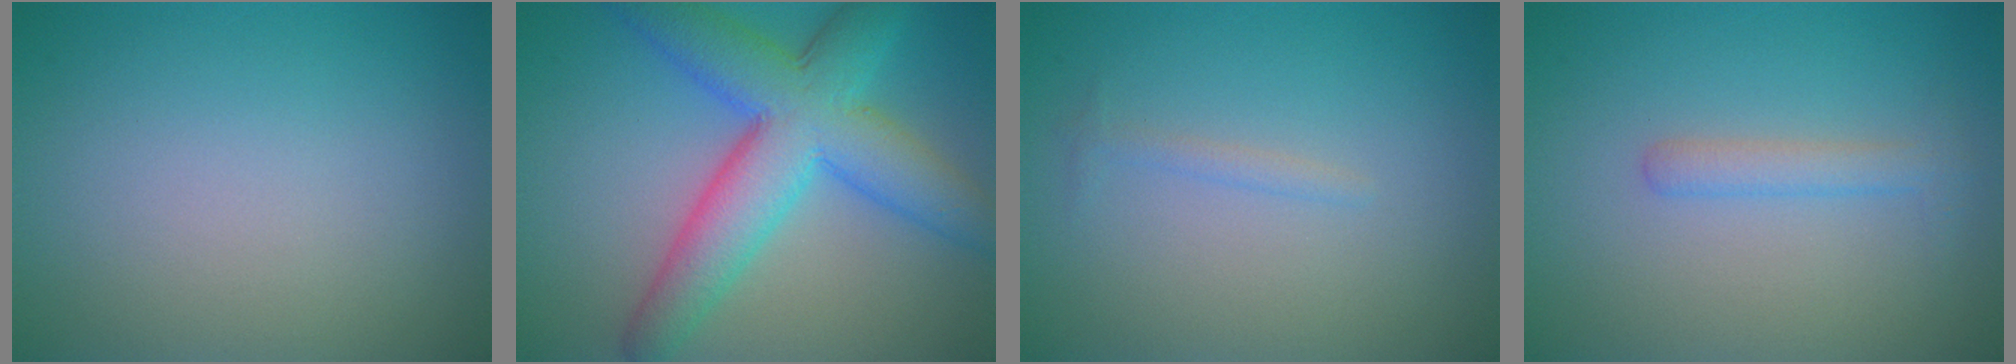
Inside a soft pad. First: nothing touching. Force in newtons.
{"total": 8.9, "press": 8.9, "slide": 0.2}
{"total": 0.8, "press": 0.8, "slide": 0.0}
{"total": 1.7, "press": 1.7, "slide": 0.1}